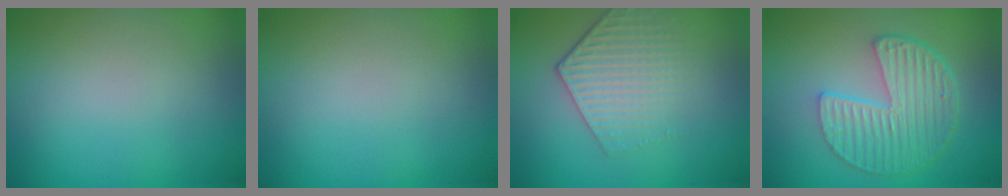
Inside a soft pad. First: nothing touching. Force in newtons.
{"total": 0.0}
{"total": 4.2, "press": 3.2, "slide": 2.7}
{"total": 5.9, "press": 4.3, "slide": 4.0}